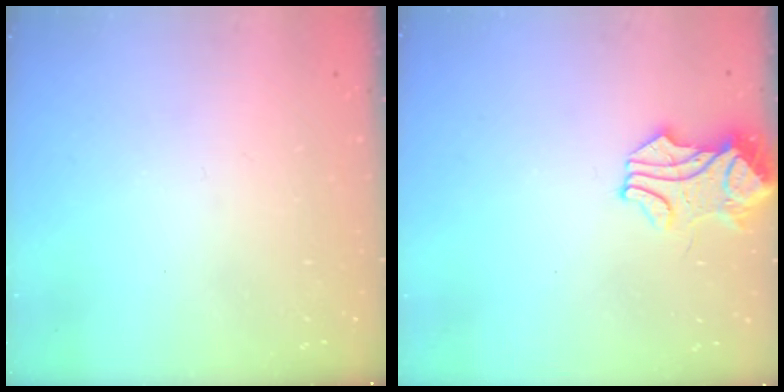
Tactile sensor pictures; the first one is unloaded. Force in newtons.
{"total": 1.8, "press": 1.6, "slide": 0.8}